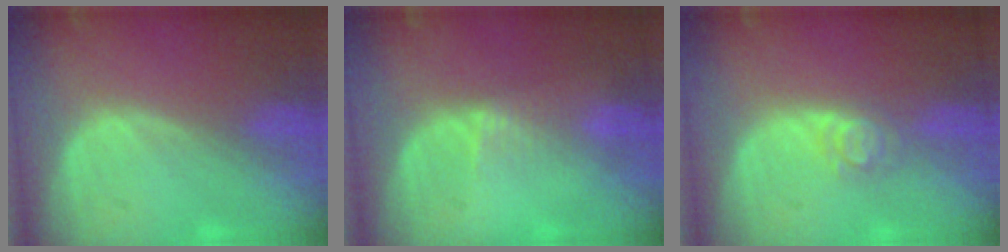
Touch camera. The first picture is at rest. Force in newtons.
{"total": 2.3, "press": 2.1, "slide": 1.0}
{"total": 2.9, "press": 2.9, "slide": 0.3}